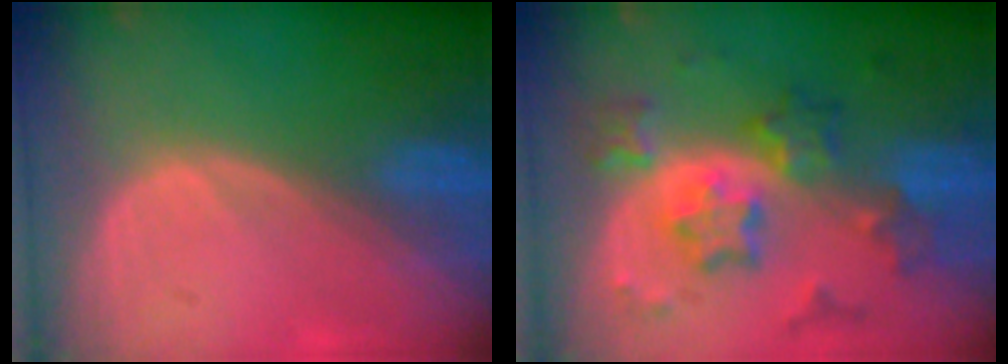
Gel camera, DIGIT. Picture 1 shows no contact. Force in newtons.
{"total": 9.1, "press": 9.1, "slide": 0.8}